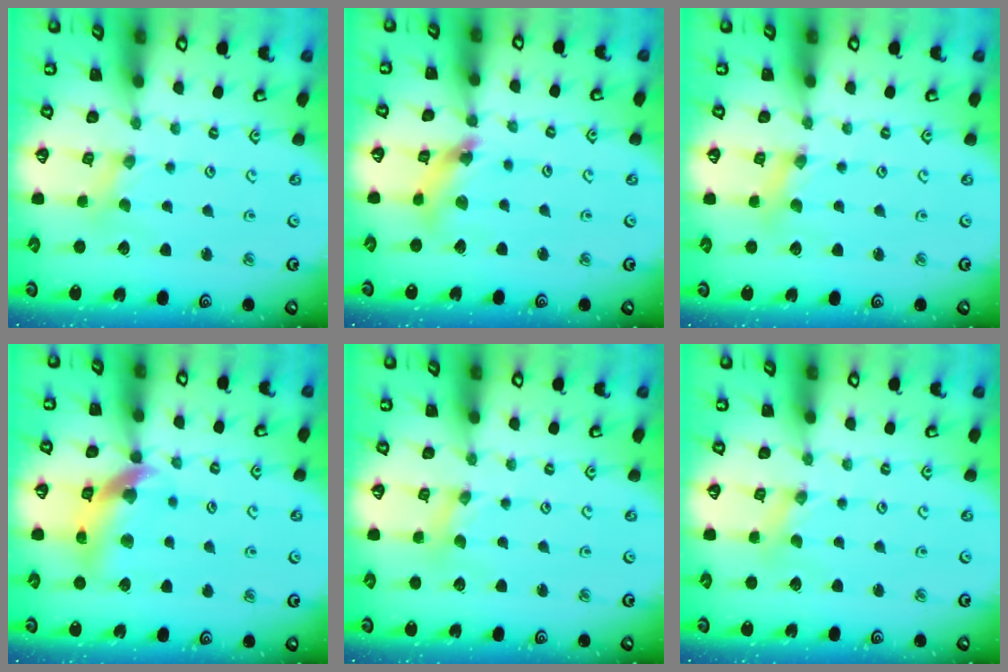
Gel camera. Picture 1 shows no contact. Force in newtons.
{"total": 9.5, "press": 9.5, "slide": 0.9}
{"total": 1.6, "press": 1.6, "slide": 0.2}
{"total": 13.8, "press": 13.7, "slide": 1.9}
{"total": 0.7, "press": 0.7, "slide": 0.2}
{"total": 0.0}